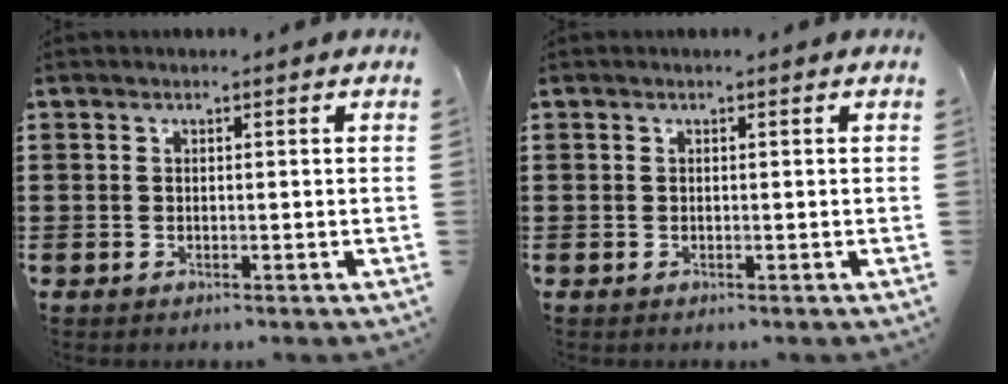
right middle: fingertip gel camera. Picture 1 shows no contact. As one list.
[{"total": 0.0}]